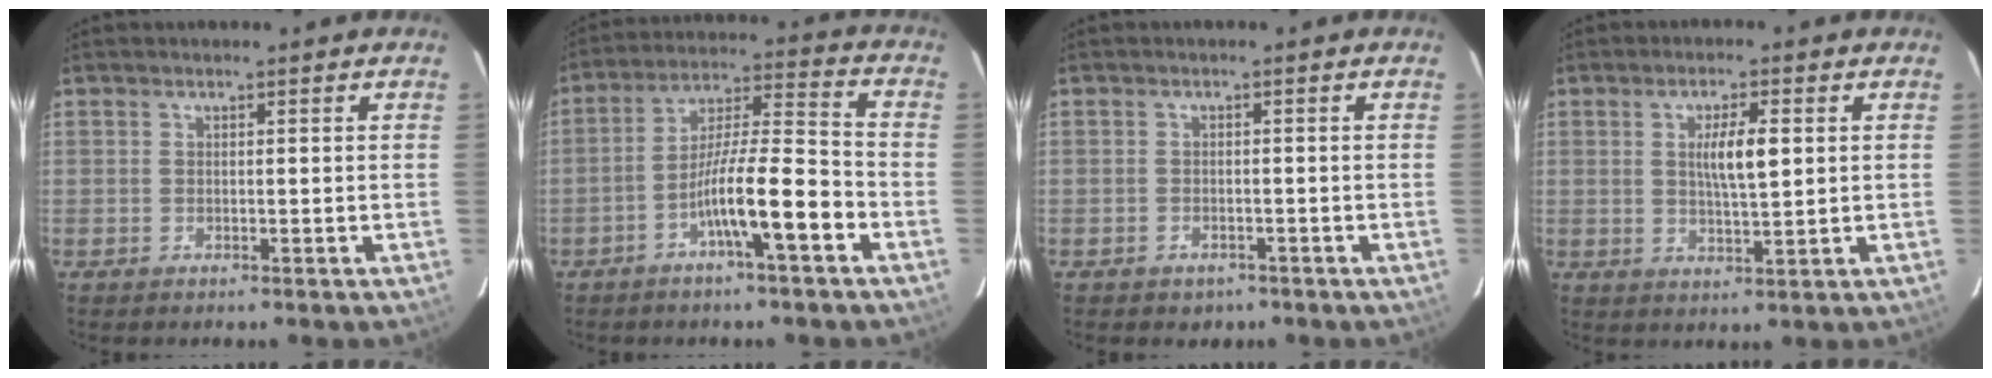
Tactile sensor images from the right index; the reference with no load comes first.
{"total": 11.4, "force": [-5.2, 0.7, 10.1], "torque": [-0.177, 0.016, -0.089]}
{"total": 2.1, "force": [-1.4, 1.5, 0.4], "torque": [-0.009, 0.005, -0.012]}
{"total": 5.6, "force": [1.1, 0.9, 5.4], "torque": [-0.095, 0.001, 0.022]}